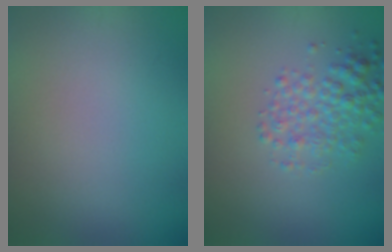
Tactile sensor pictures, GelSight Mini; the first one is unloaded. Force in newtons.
{"total": 3.2, "press": 3.2, "slide": 0.2}